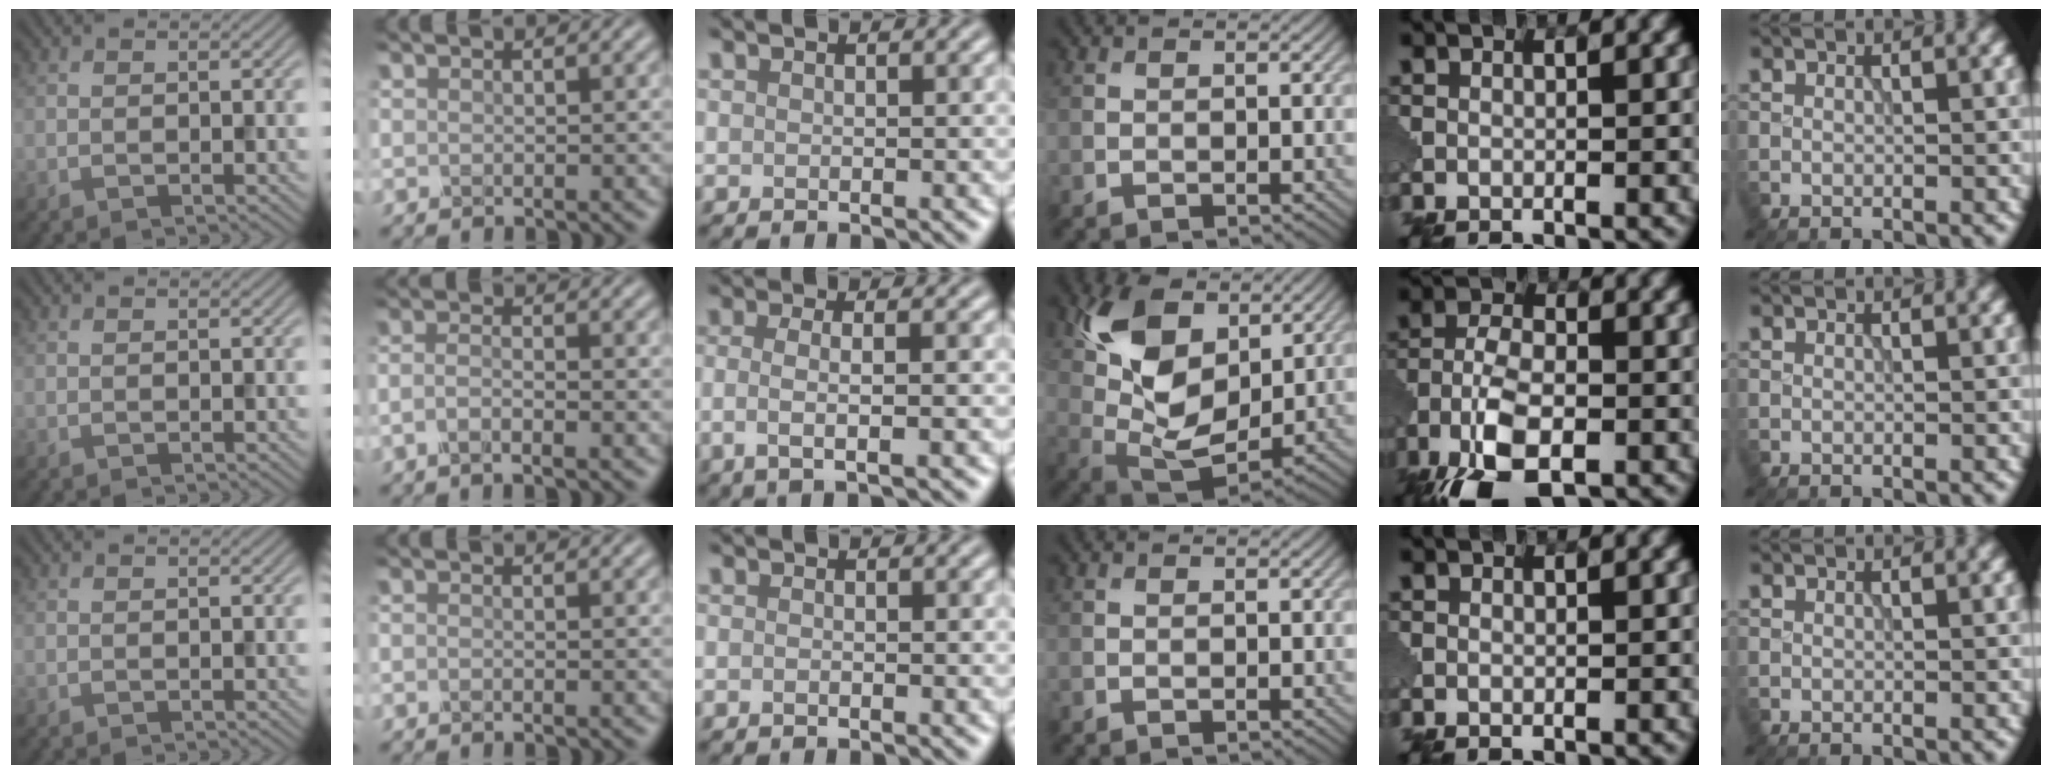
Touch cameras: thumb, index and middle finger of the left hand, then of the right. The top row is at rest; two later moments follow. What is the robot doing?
{"motion": "insert", "object": "pin"}